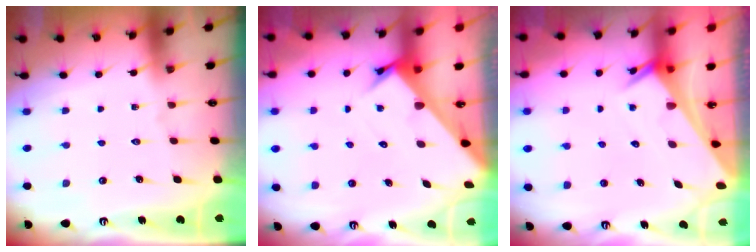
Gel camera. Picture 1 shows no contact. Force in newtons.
{"total": 3.0, "press": 3.0, "slide": 0.1}
{"total": 2.6, "press": 2.6, "slide": 0.1}